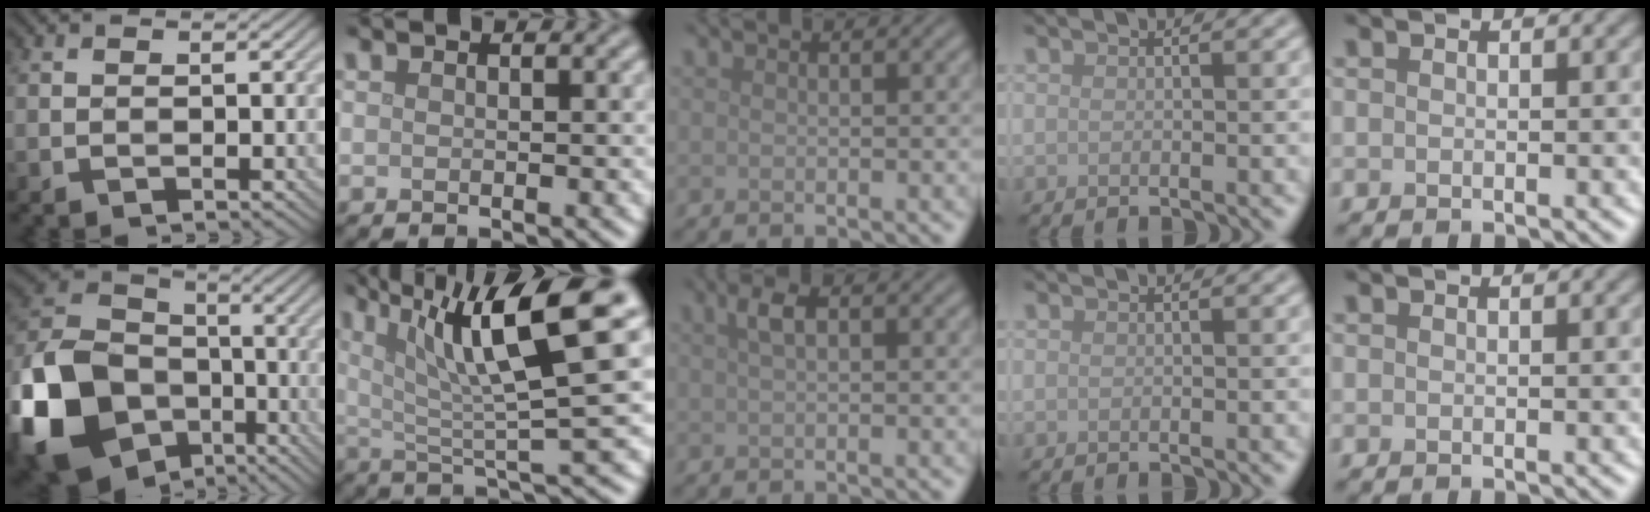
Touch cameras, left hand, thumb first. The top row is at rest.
{"thumb": {"total": 18.8, "force": [-7.7, 14.0, 9.8], "torque": [-0.275, -0.026, -0.162]}, "index": {"total": 11.2, "force": [4.5, 2.3, 10.0], "torque": [-0.151, 0.010, 0.075]}, "middle": {"total": 1.8, "force": [0.7, 0.7, 1.6], "torque": [-0.030, 0.010, 0.010]}}